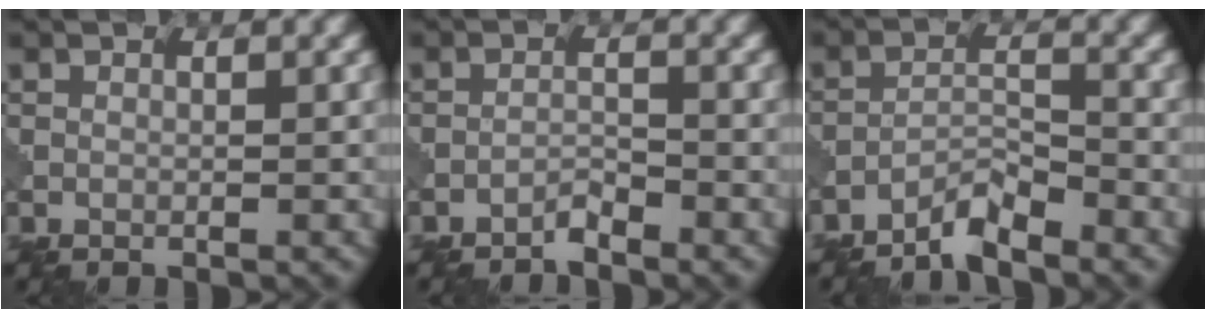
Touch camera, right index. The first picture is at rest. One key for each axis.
{"total": 1.5, "fx": -1.4, "fy": -0.2, "fz": 0.2, "tx": -0.006, "ty": 0.008, "tz": -0.024}
{"total": 3.1, "fx": -2.9, "fy": 0.0, "fz": 1.0, "tx": -0.022, "ty": 0.009, "tz": -0.056}